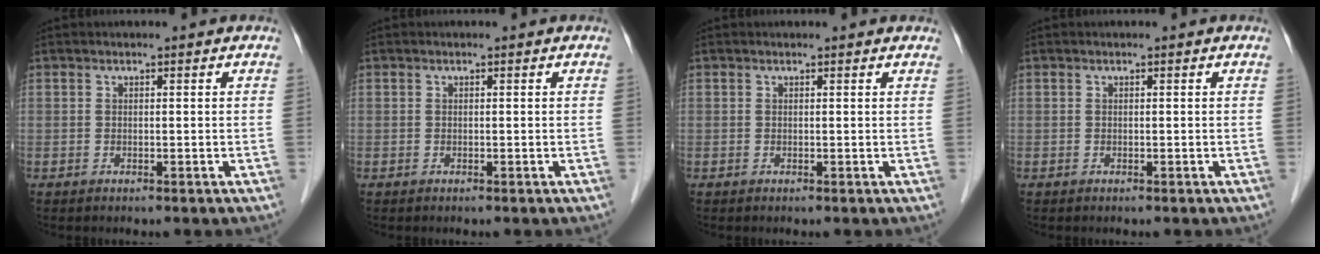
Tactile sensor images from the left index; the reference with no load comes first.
{"total": 0.0}
{"total": 2.2, "force": [2.1, 0.6, 0.5], "torque": [-0.014, 0.016, 0.014]}
{"total": 0.0}